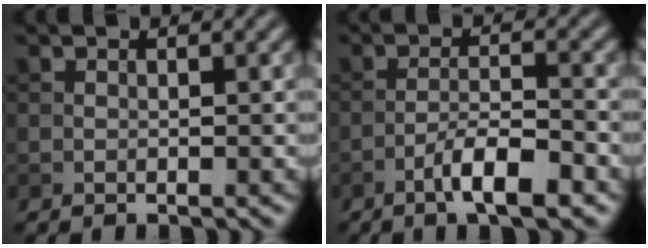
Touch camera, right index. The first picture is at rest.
{"total": 4.4, "force": [-2.6, 0.9, 3.4], "torque": [-0.062, 0.008, -0.050]}